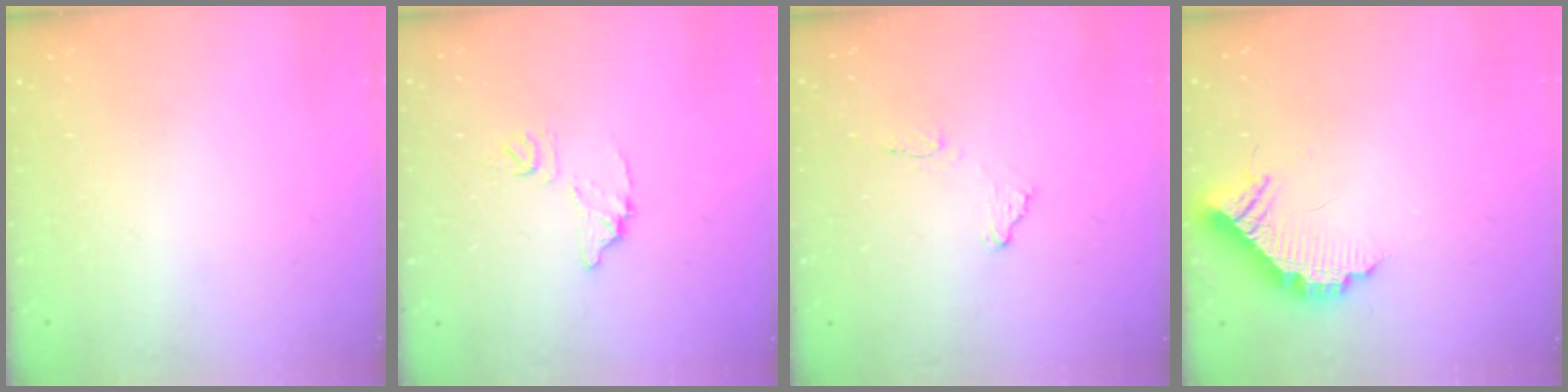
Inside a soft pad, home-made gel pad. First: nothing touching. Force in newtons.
{"total": 7.8, "press": 7.8, "slide": 0.3}
{"total": 9.6, "press": 9.5, "slide": 0.6}
{"total": 11.3, "press": 11.3, "slide": 0.5}